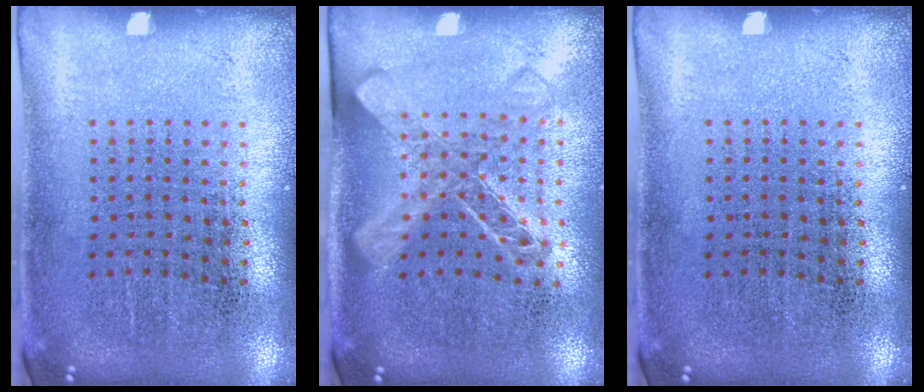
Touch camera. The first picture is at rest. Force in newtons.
{"total": 1.6, "press": 1.5, "slide": 0.7}
{"total": 0.0}